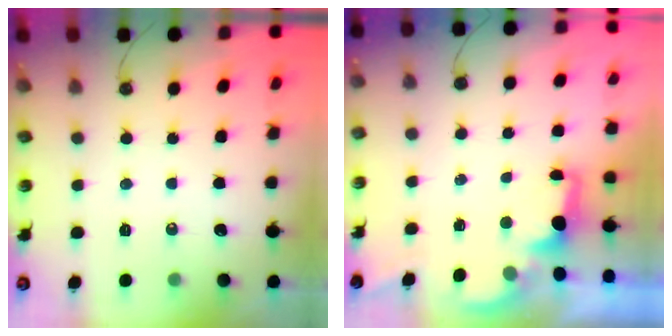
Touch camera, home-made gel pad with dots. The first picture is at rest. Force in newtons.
{"total": 2.1, "press": 1.9, "slide": 0.8}